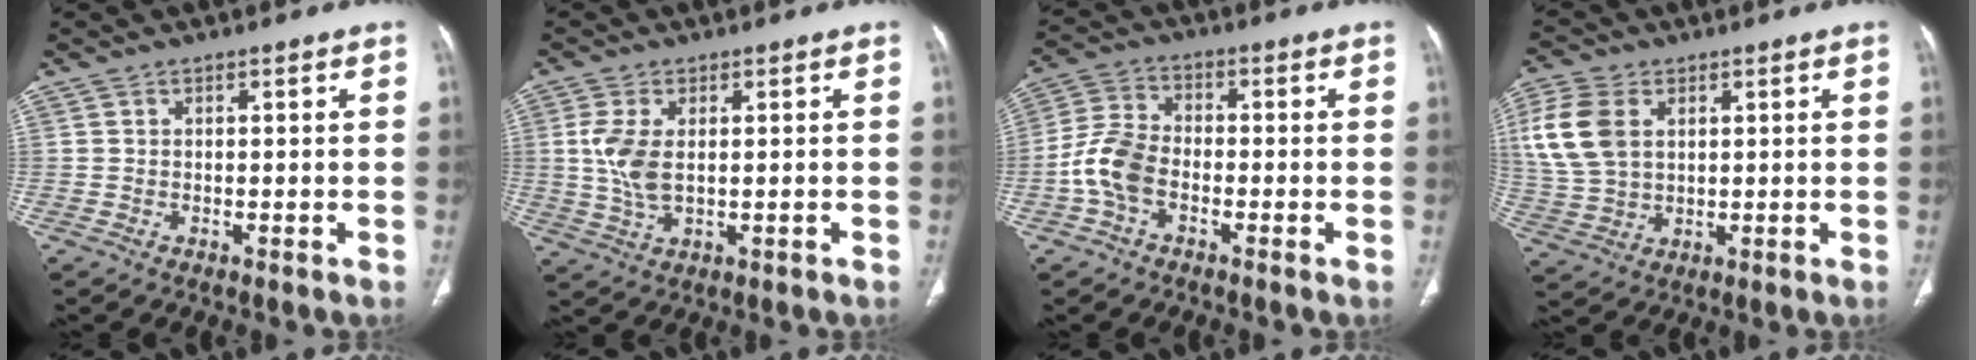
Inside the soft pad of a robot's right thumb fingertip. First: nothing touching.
{"total": 6.4, "force": [0.6, 3.3, 5.5], "torque": [-0.125, -0.002, 0.017]}
{"total": 7.8, "force": [-2.6, 4.8, 5.6], "torque": [-0.114, 0.022, -0.062]}
{"total": 11.8, "force": [3.2, 8.0, 8.0], "torque": [-0.177, 0.000, 0.067]}